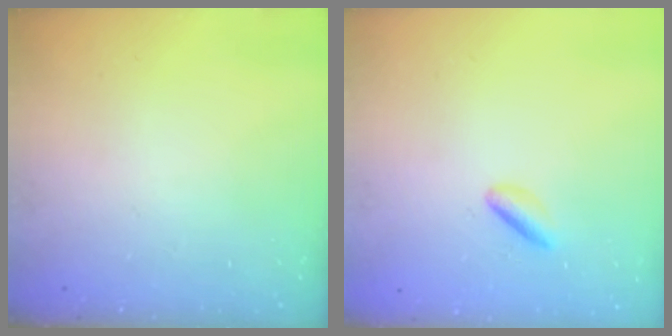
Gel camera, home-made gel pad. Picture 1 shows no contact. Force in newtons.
{"total": 2.9, "press": 2.6, "slide": 1.2}